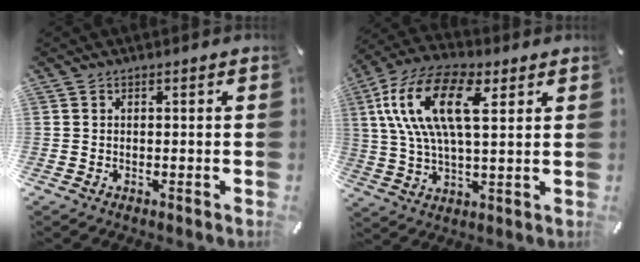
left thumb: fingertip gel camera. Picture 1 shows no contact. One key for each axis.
{"total": 16.3, "fx": 6.3, "fy": 7.3, "fz": 13.2, "tx": -0.301, "ty": -0.003, "tz": 0.107}